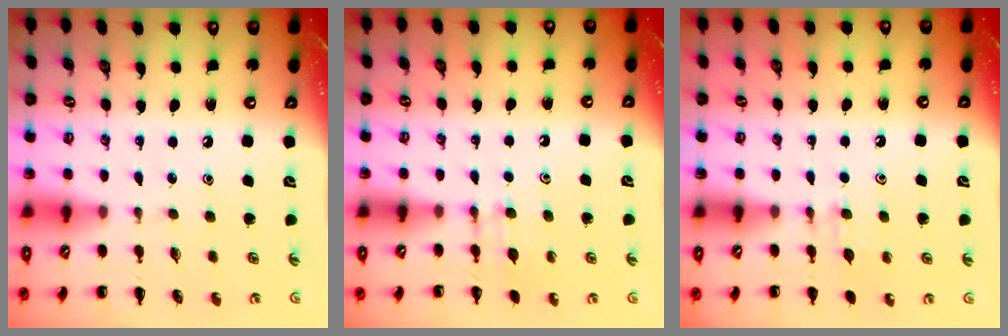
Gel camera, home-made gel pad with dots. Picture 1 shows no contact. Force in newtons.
{"total": 7.8, "press": 7.5, "slide": 2.0}
{"total": 5.2, "press": 4.9, "slide": 1.9}